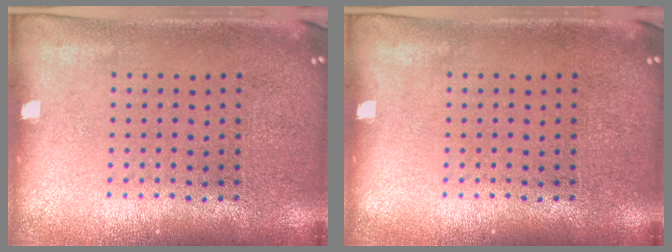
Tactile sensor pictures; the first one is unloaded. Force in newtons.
{"total": 0.0}